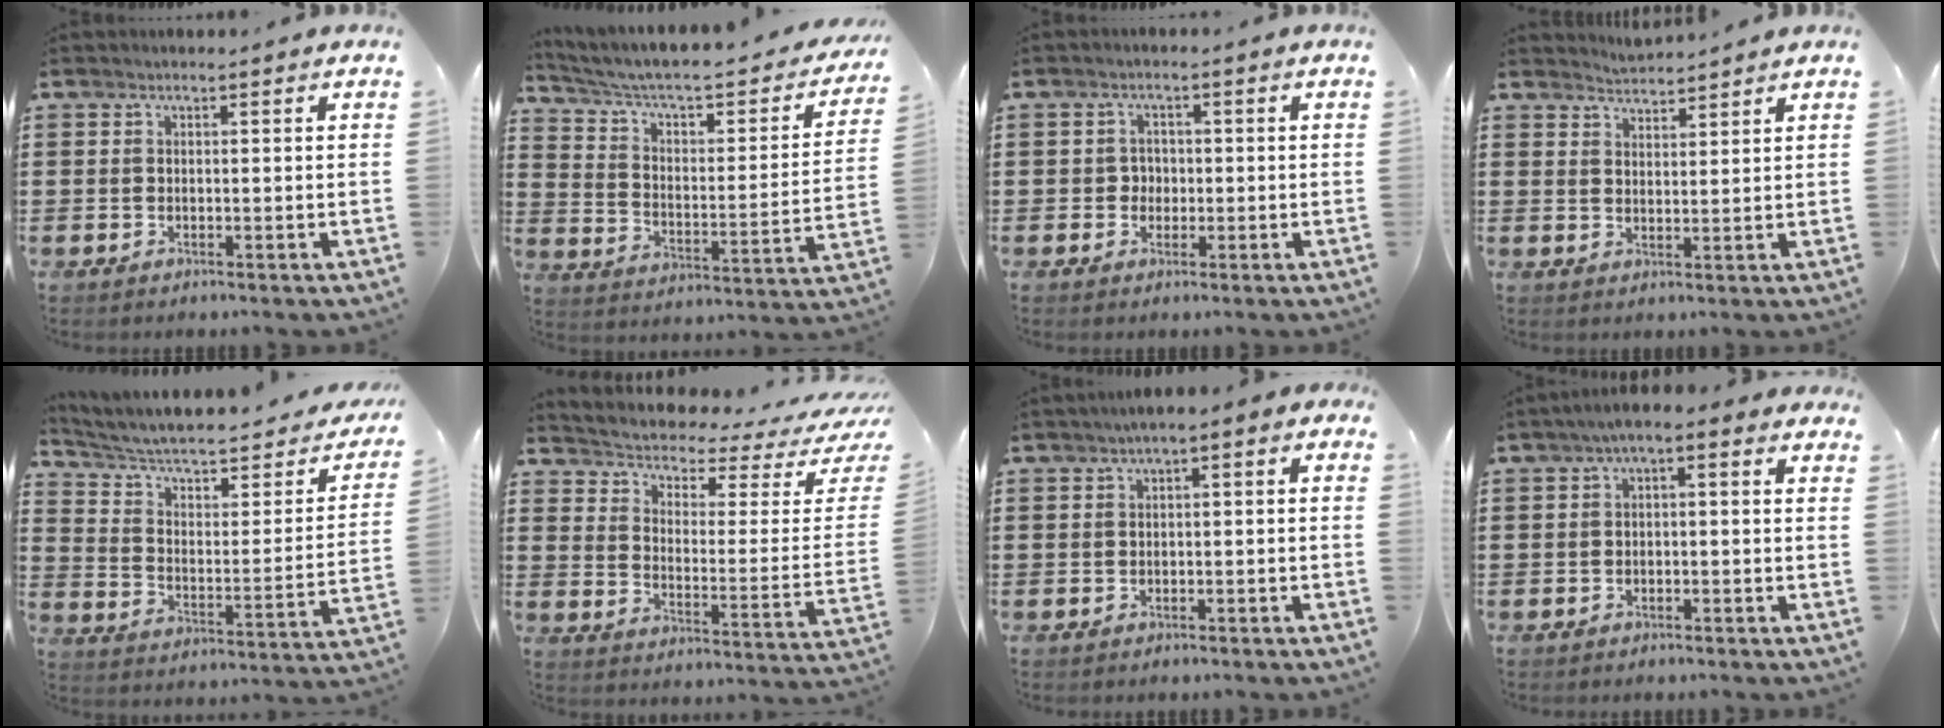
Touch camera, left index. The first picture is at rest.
{"total": 4.9, "force": [3.6, 1.3, 3.0], "torque": [-0.077, -0.037, 0.052]}
{"total": 2.1, "force": [-0.3, 2.0, 0.7], "torque": [-0.021, 0.007, -0.009]}
{"total": 2.8, "force": [2.7, -0.2, -0.3], "torque": [-0.001, -0.010, 0.051]}
{"total": 5.1, "force": [3.9, 1.6, 2.9], "torque": [-0.078, -0.035, 0.058]}
{"total": 2.3, "force": [1.8, 0.7, 1.2], "torque": [-0.040, -0.026, 0.021]}
{"total": 2.5, "force": [-2.0, 0.7, 1.2], "torque": [-0.024, 0.005, -0.045]}
{"total": 2.8, "force": [-2.5, 0.6, 1.2], "torque": [-0.031, 0.002, -0.058]}